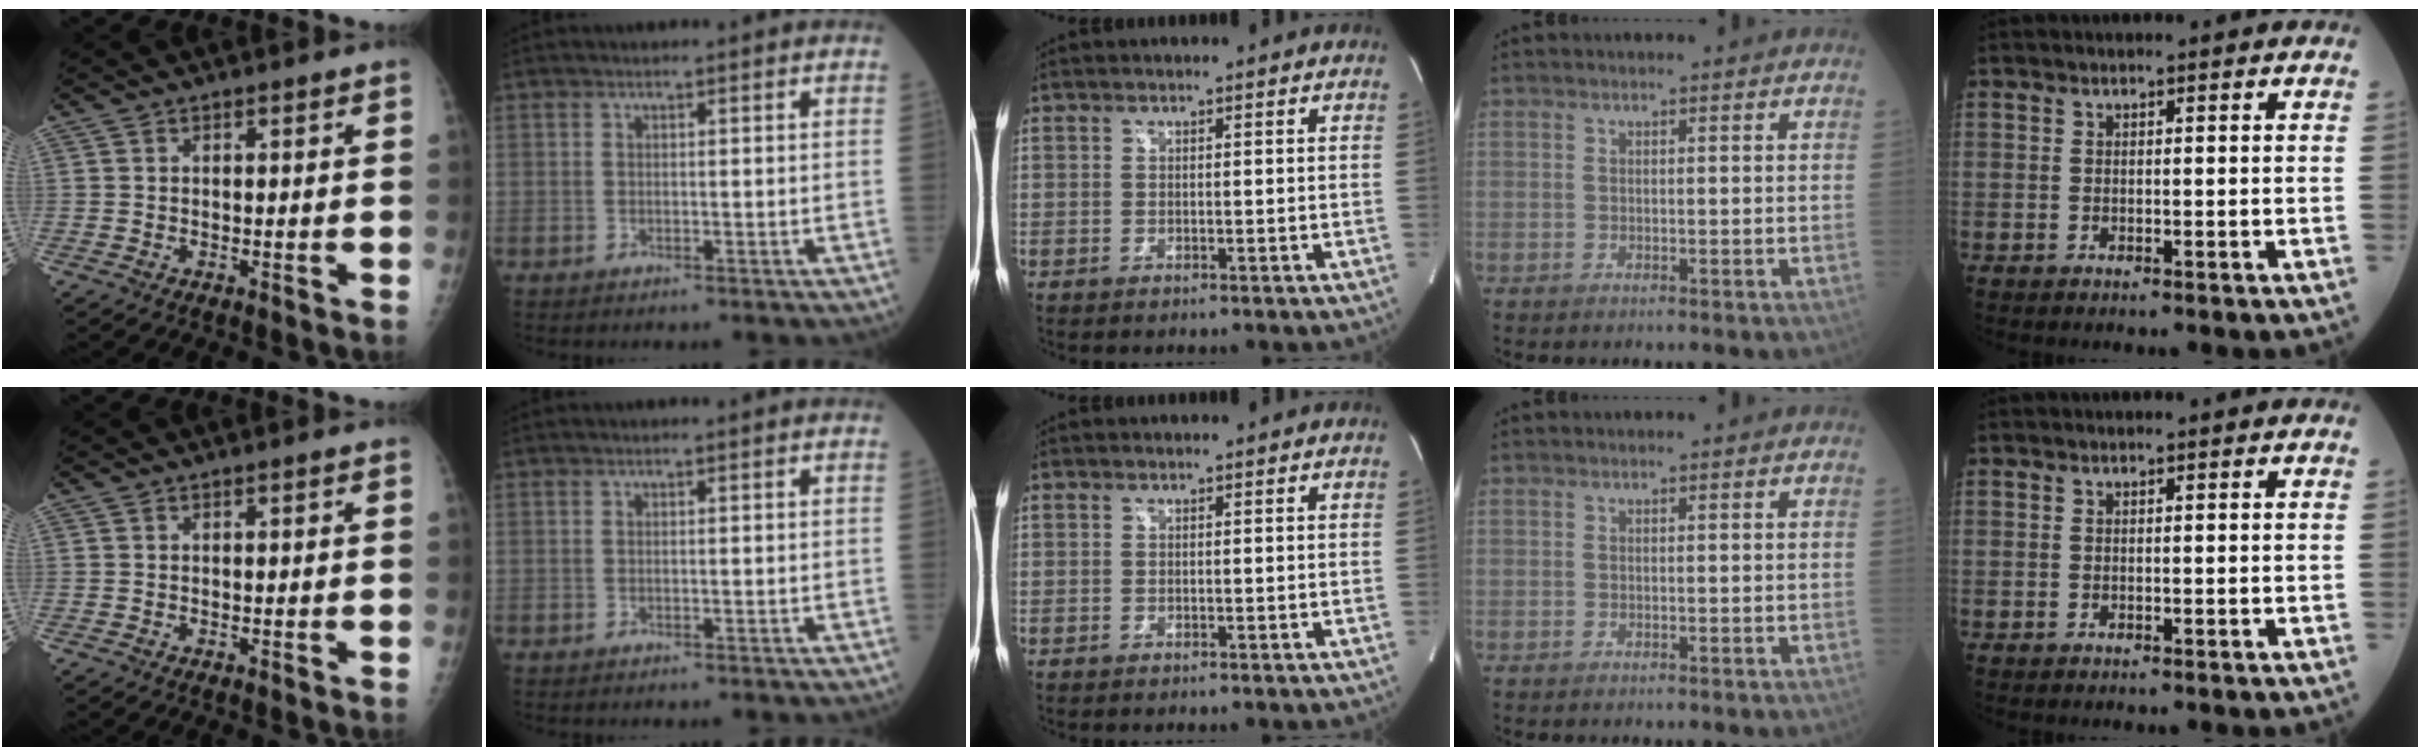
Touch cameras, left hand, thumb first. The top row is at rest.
{}